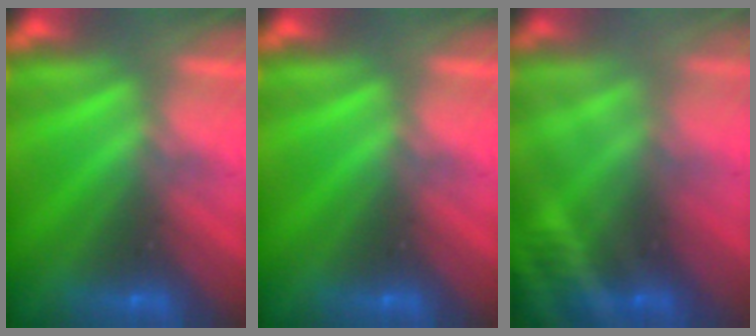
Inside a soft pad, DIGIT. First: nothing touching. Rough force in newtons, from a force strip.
{"total": 0.0}
{"total": 2.8}